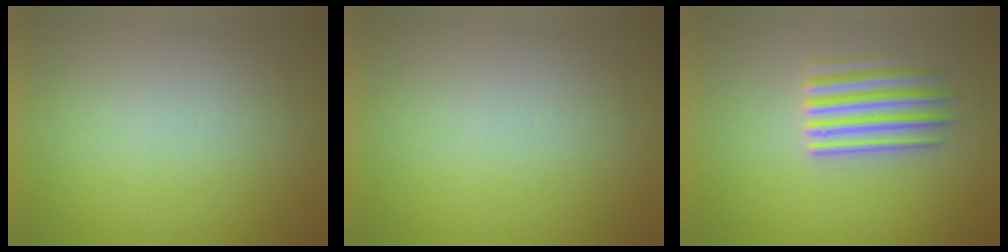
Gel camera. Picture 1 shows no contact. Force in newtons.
{"total": 0.0}
{"total": 4.7}